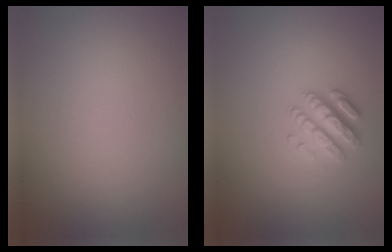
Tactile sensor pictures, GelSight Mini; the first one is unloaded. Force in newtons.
{"total": 2.6, "press": 2.6, "slide": 0.6}